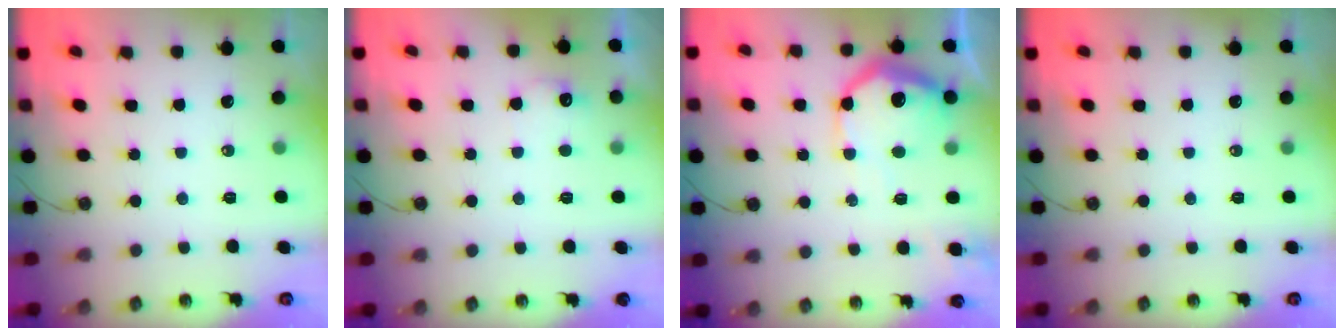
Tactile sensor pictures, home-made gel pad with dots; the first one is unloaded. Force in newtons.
{"total": 6.0, "press": 5.9, "slide": 1.3}
{"total": 17.8, "press": 17.8, "slide": 1.4}
{"total": 0.0}